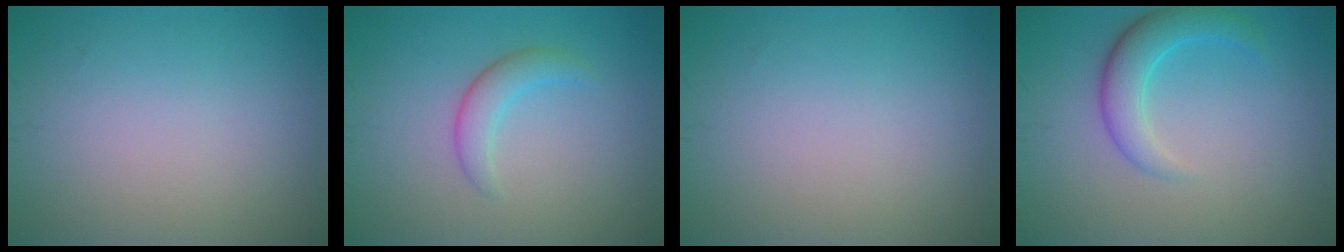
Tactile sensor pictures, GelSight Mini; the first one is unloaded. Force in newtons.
{"total": 2.2, "press": 2.2, "slide": 0.2}
{"total": 0.0}
{"total": 3.6, "press": 3.6, "slide": 0.2}